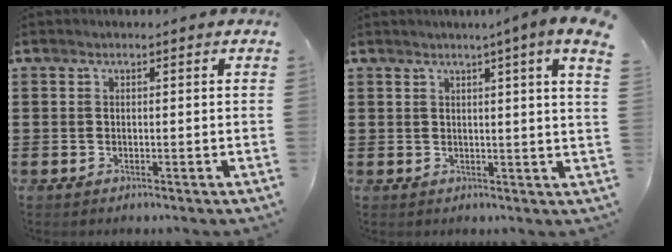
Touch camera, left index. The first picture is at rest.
{"total": 3.7, "force": [2.3, -1.2, 2.6], "torque": [-0.043, -0.011, 0.035]}